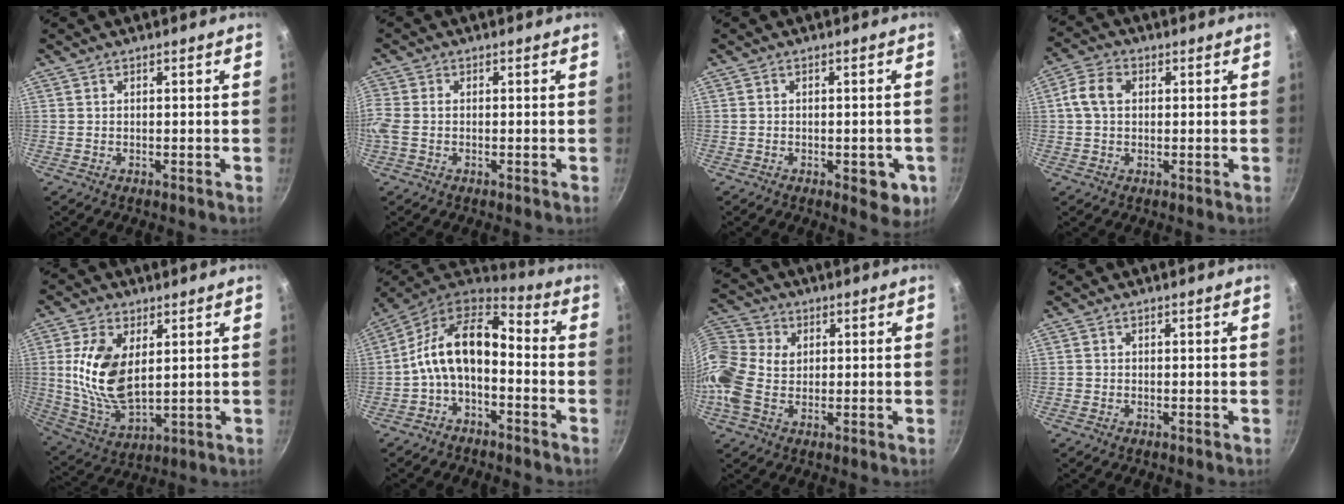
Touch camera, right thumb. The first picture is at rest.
{"total": 5.1, "force": [-0.5, 3.5, 3.7], "torque": [-0.108, 0.006, -0.011]}
{"total": 5.1, "force": [-2.0, 2.4, 4.1], "torque": [-0.028, 0.003, -0.021]}
{"total": 5.8, "force": [0.9, 4.2, 3.9], "torque": [-0.079, 0.016, 0.013]}
{"total": 14.4, "force": [2.8, 7.8, 11.7], "torque": [-0.222, -0.020, 0.066]}
{"total": 13.1, "force": [-2.3, 7.5, 10.5], "torque": [-0.168, 0.074, -0.055]}
{"total": 16.0, "force": [1.5, 12.1, 10.4], "torque": [-0.263, 0.026, 0.028]}
{"total": 0.6, "force": [-0.2, 0.6, 0.1], "torque": [0.000, 0.003, -0.004]}